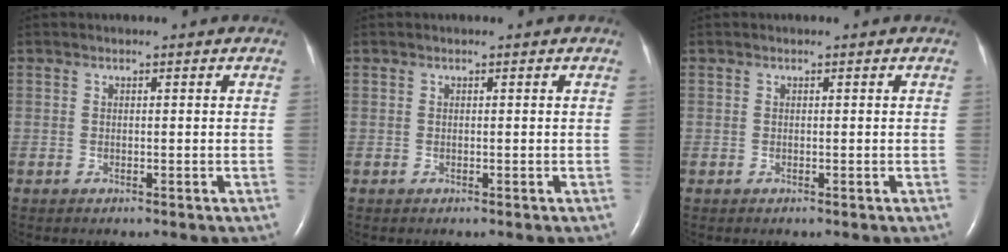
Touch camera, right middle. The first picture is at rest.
{"total": 0.0}
{"total": 0.0}